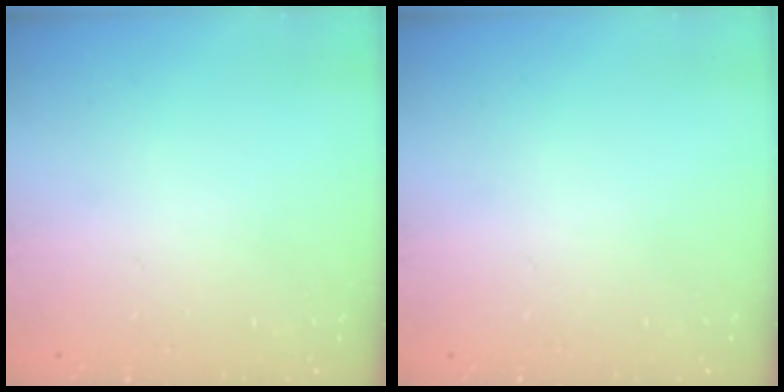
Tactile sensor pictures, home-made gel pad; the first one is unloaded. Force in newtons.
{"total": 0.0}